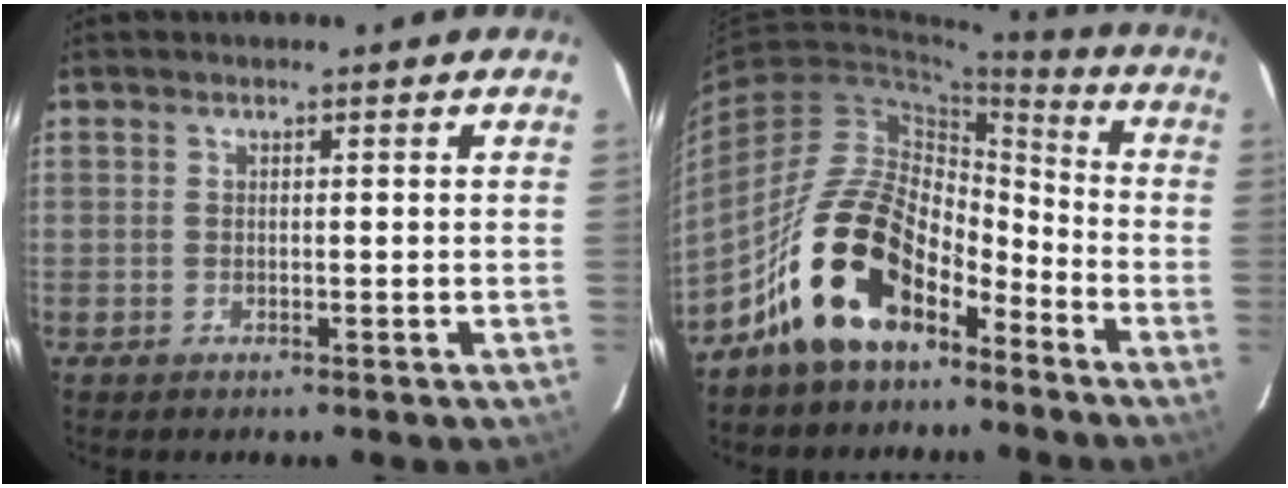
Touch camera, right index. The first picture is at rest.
{"total": 17.3, "force": [-11.1, 9.0, 9.8], "torque": [-0.181, 0.026, -0.190]}